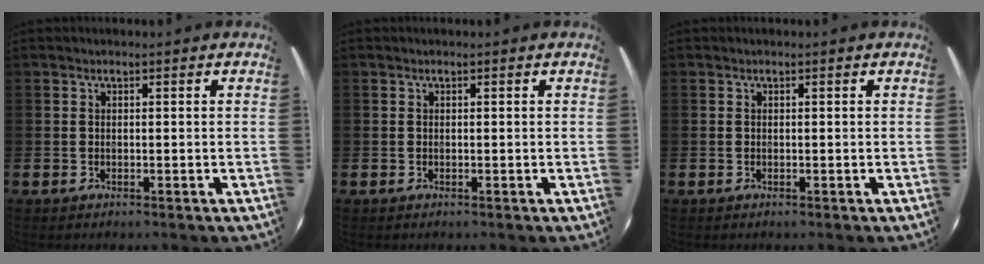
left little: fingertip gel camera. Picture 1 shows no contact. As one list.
[{"total": 0.0}, {"total": 0.0}]